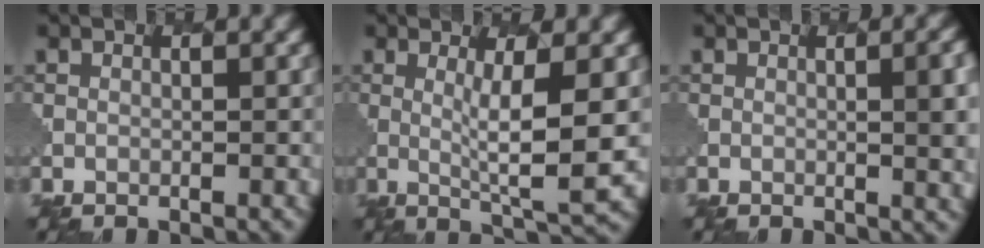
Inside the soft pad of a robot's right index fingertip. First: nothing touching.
{"total": 5.0, "force": [1.1, 0.6, 4.9], "torque": [-0.089, -0.011, 0.018]}
{"total": 5.3, "force": [0.6, 1.9, 5.0], "torque": [-0.046, 0.001, 0.006]}